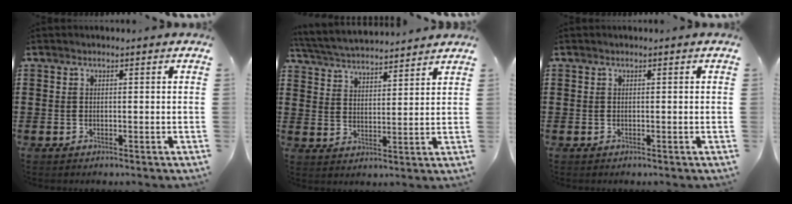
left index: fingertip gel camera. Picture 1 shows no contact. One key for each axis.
{"total": 4.3, "fx": 4.3, "fy": 0.1, "fz": 0.5, "tx": -0.031, "ty": -0.025, "tz": 0.073}
{"total": 0.0}